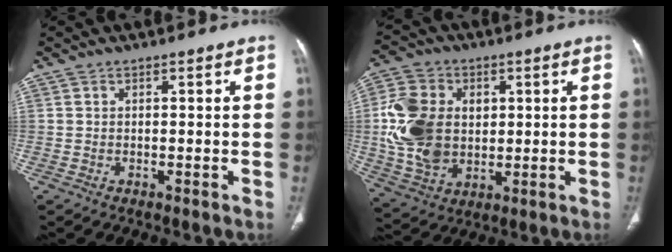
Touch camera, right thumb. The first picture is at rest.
{"total": 15.8, "force": [1.4, 11.9, 10.4], "torque": [-0.186, -0.001, 0.035]}